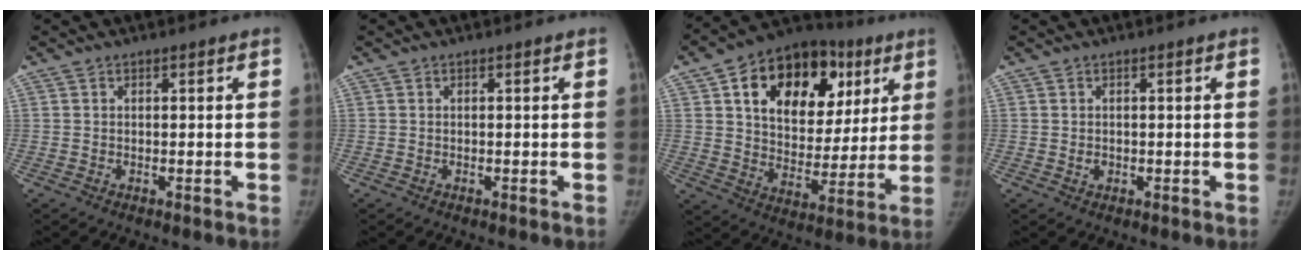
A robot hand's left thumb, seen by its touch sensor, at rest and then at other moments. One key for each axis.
{"total": 0.0}
{"total": 24.2, "fx": 9.8, "fy": 15.5, "fz": 15.7, "tx": -0.192, "ty": 0.004, "tz": 0.151}
{"total": 1.0, "fx": 0.1, "fy": 0.8, "fz": 0.6, "tx": -0.005, "ty": 0.000, "tz": 0.005}